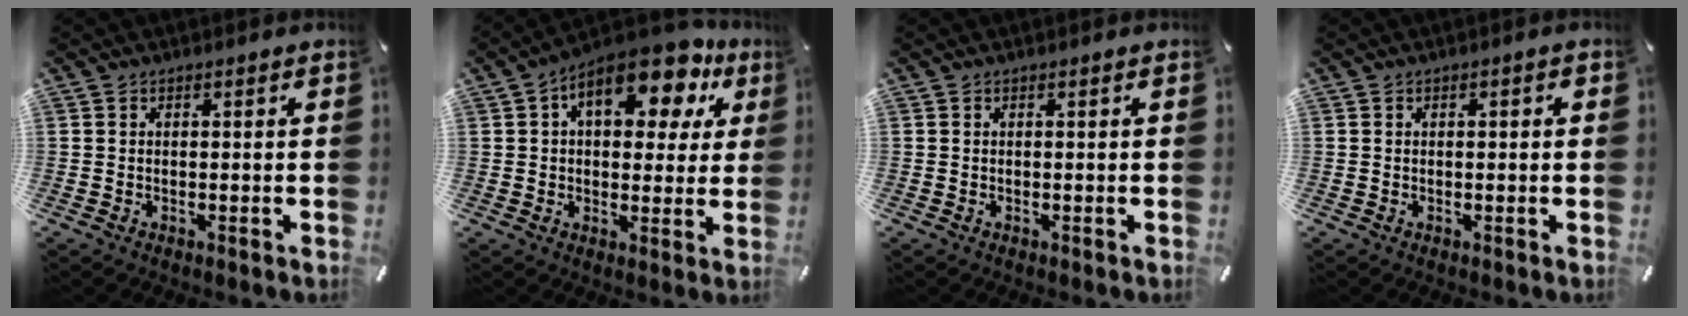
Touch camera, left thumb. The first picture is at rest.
{"total": 15.2, "force": [7.6, 7.5, 10.8], "torque": [-0.154, -0.035, 0.123]}
{"total": 0.0}
{"total": 1.2, "force": [-0.1, 0.5, 1.1], "torque": [-0.019, 0.003, -0.003]}